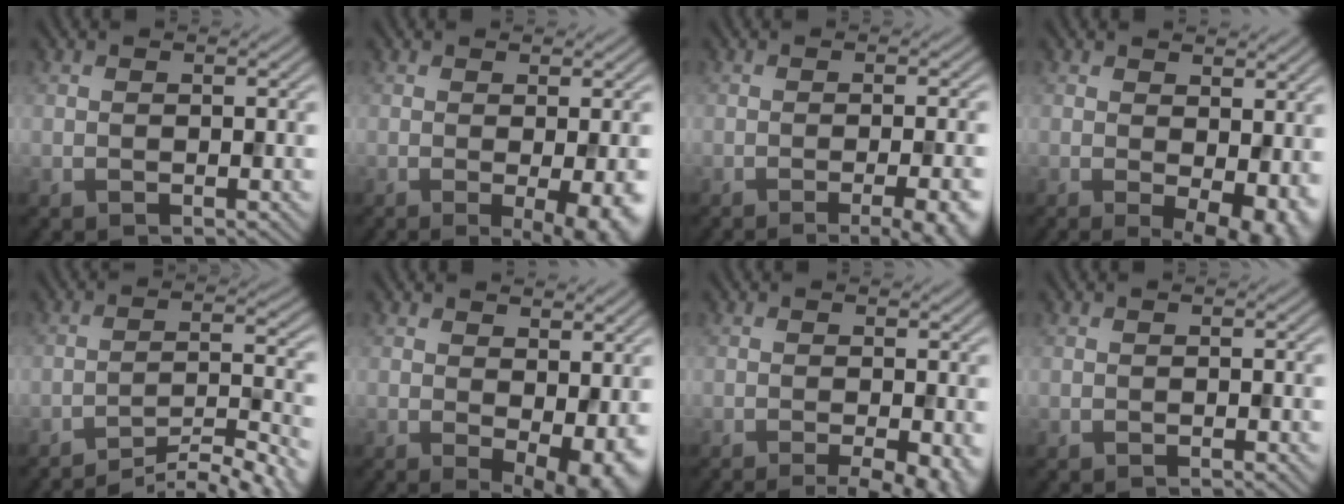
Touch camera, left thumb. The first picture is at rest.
{"total": 6.3, "force": [-1.4, 1.6, 5.9], "torque": [-0.083, -0.009, -0.013]}
{"total": 7.1, "force": [-3.3, 1.8, 6.0], "torque": [-0.066, 0.012, -0.040]}
{"total": 6.1, "force": [-0.2, 2.9, 5.3], "torque": [-0.074, -0.014, 0.008]}
{"total": 9.3, "force": [-7.9, 1.2, 4.9], "torque": [-0.083, 0.010, -0.117]}
{"total": 6.3, "force": [0.2, 3.1, 5.5], "torque": [-0.078, -0.013, 0.016]}
{"total": 5.0, "force": [-2.5, 1.1, 4.2], "torque": [-0.052, -0.001, -0.037]}
{"total": 0.0}